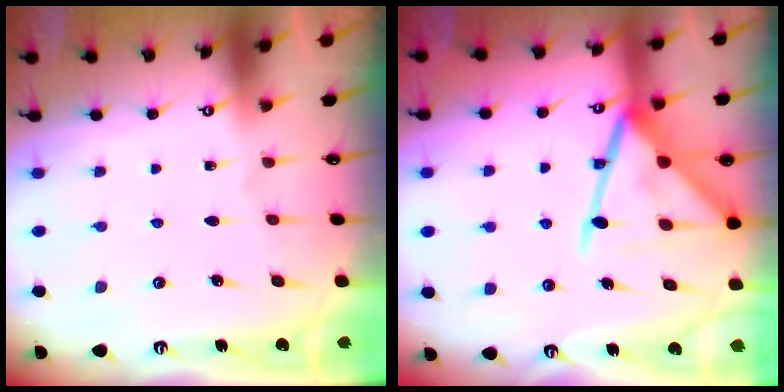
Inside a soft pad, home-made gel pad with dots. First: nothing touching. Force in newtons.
{"total": 17.5, "press": 17.4, "slide": 1.5}